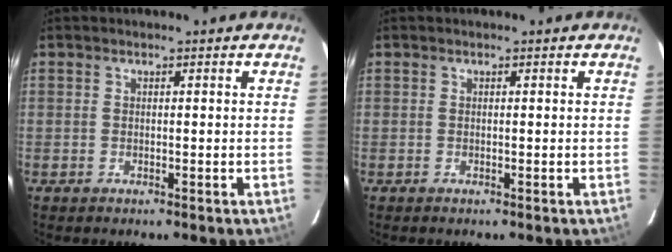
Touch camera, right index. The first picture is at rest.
{"total": 0.0}